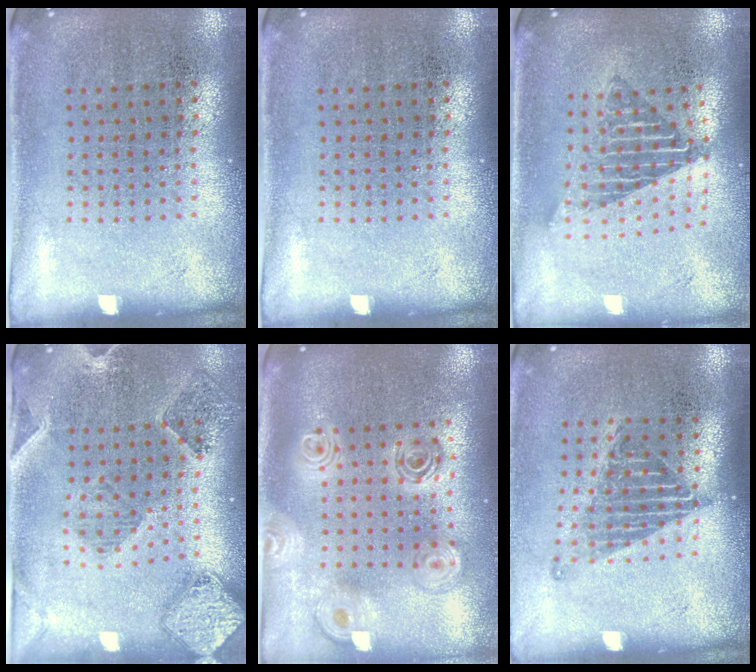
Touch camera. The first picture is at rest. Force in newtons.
{"total": 0.0}
{"total": 1.7, "press": 1.4, "slide": 1.0}
{"total": 1.6, "press": 1.5, "slide": 0.4}
{"total": 2.2, "press": 1.8, "slide": 1.2}
{"total": 1.3, "press": 1.1, "slide": 0.8}